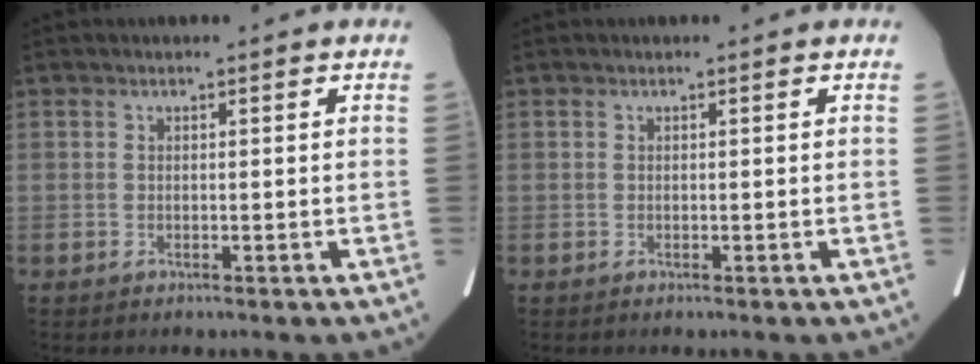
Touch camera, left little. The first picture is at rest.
{"total": 0.0}